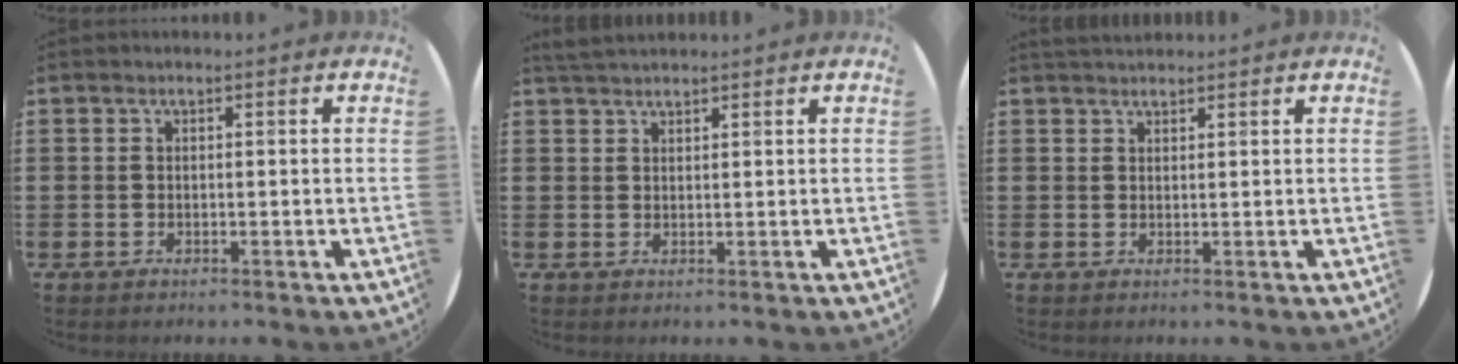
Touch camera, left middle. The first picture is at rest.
{"total": 2.0, "force": [1.9, 0.3, 0.5], "torque": [-0.012, 0.005, 0.036]}
{"total": 1.4, "force": [1.3, 0.3, 0.1], "torque": [-0.002, 0.005, 0.025]}